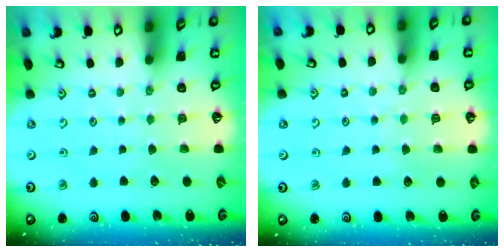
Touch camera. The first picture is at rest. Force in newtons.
{"total": 2.6, "press": 2.6, "slide": 0.3}